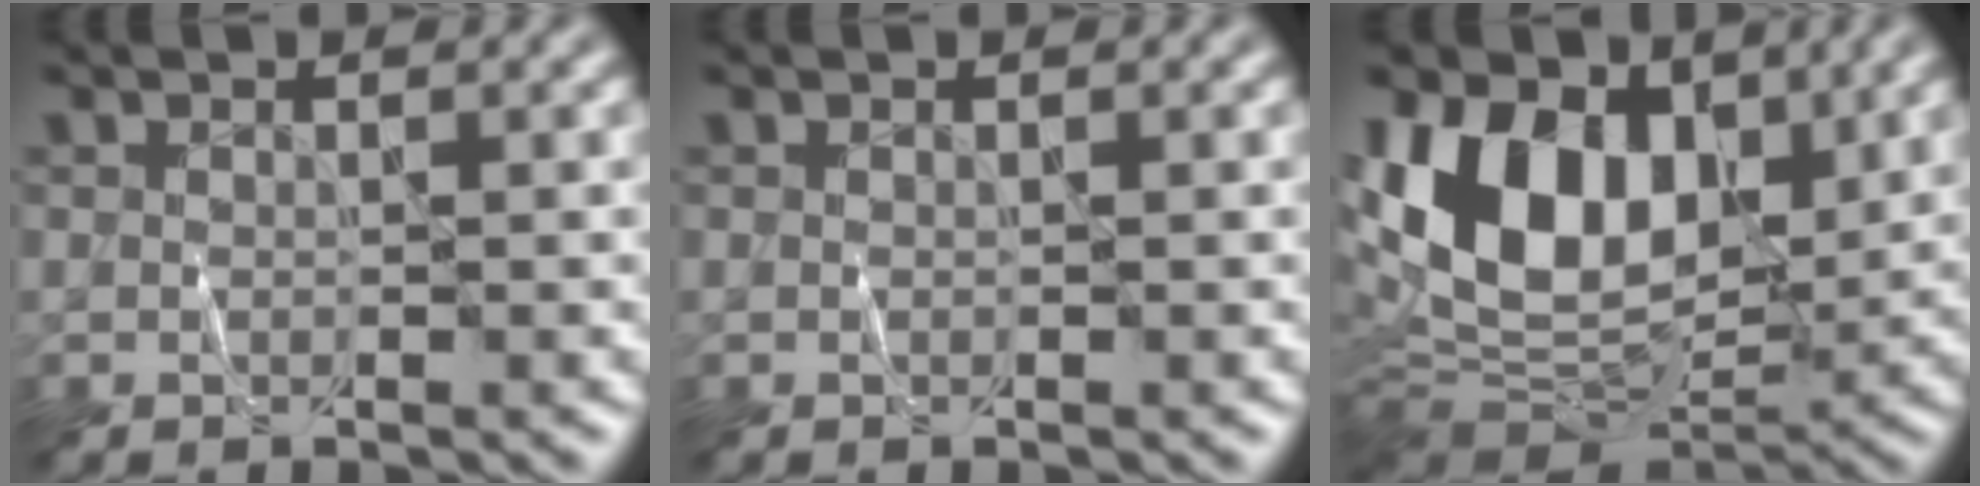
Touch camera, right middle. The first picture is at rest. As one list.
[{"total": 0.0}, {"total": 13.4, "force": [3.6, 8.6, 9.7], "torque": [-0.182, 0.008, 0.055]}]